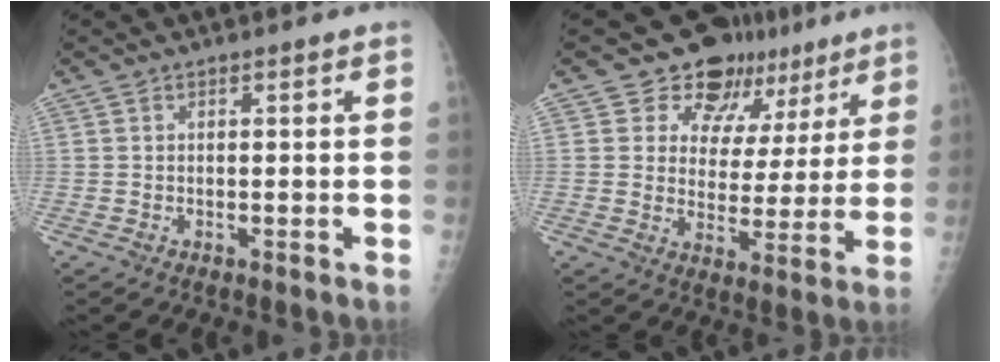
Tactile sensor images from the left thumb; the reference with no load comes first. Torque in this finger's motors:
{"motor_torque": [0.03, 0.13, -0.41, -0.34, -0.01]}